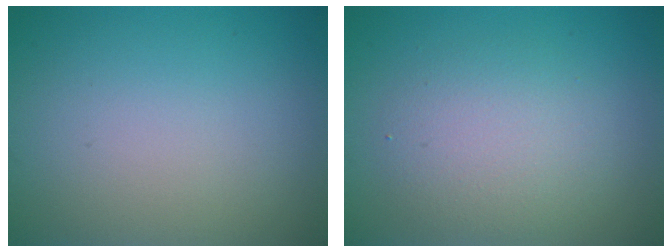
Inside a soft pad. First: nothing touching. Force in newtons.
{"total": 3.5, "press": 3.5, "slide": 0.1}